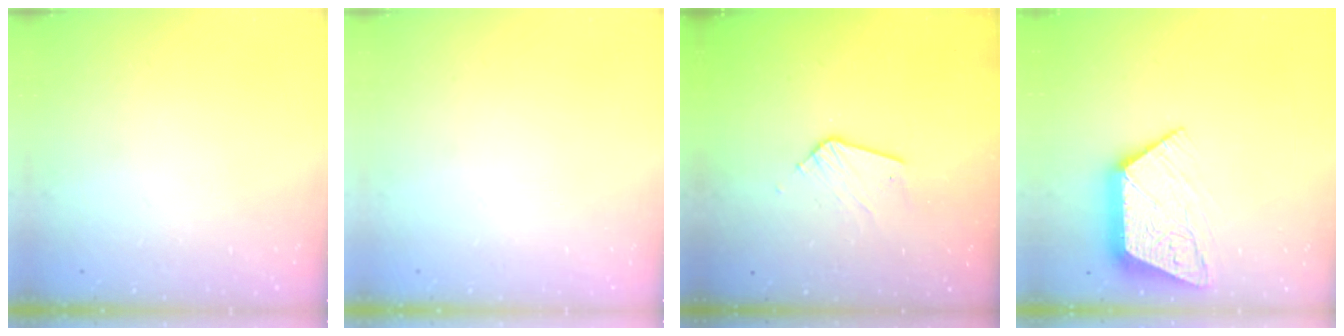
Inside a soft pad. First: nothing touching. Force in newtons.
{"total": 0.0}
{"total": 7.6, "press": 7.6, "slide": 0.7}
{"total": 13.9, "press": 13.9, "slide": 1.0}